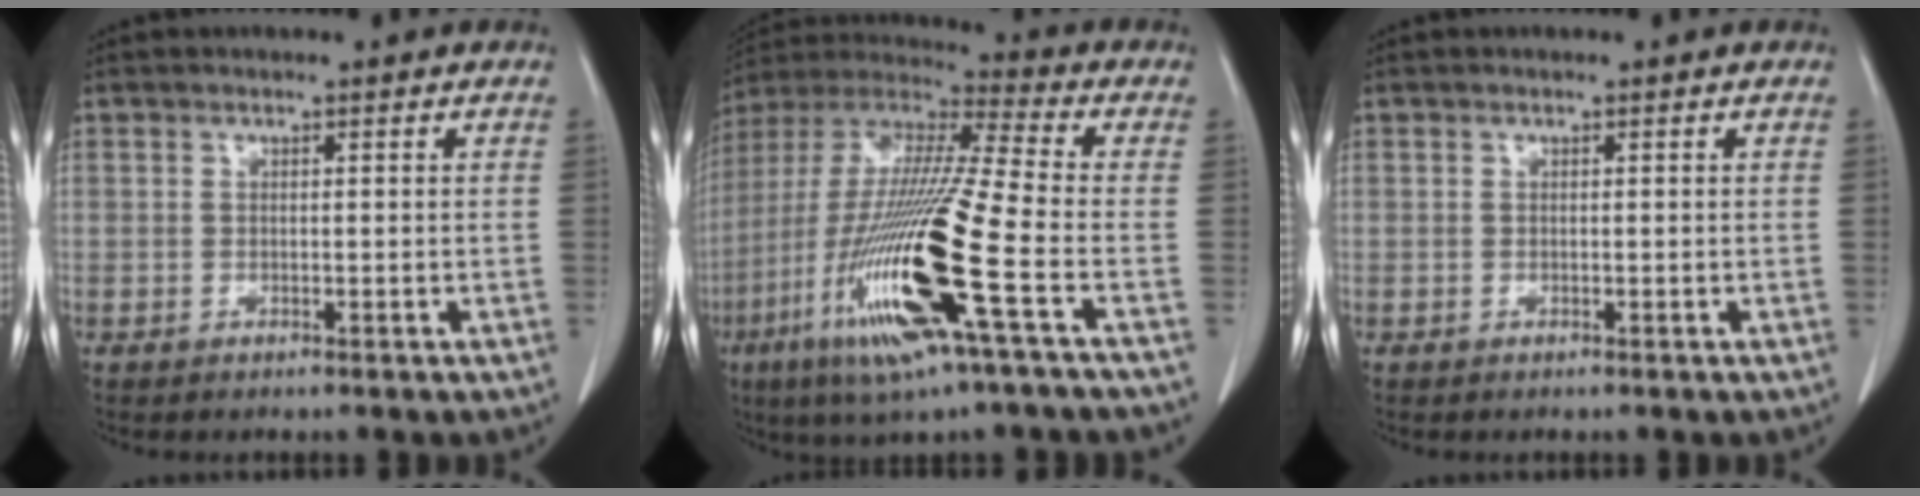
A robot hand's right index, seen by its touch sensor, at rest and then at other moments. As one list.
[{"total": 21.8, "force": [-7.7, 0.8, 20.4], "torque": [-0.440, -0.037, -0.152]}, {"total": 0.0}]